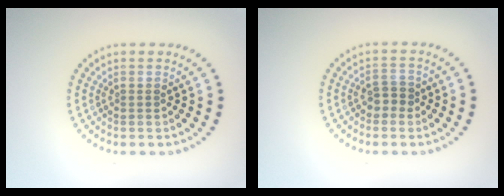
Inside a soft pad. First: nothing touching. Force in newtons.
{"total": 1.6, "press": 1.5, "slide": 0.6}